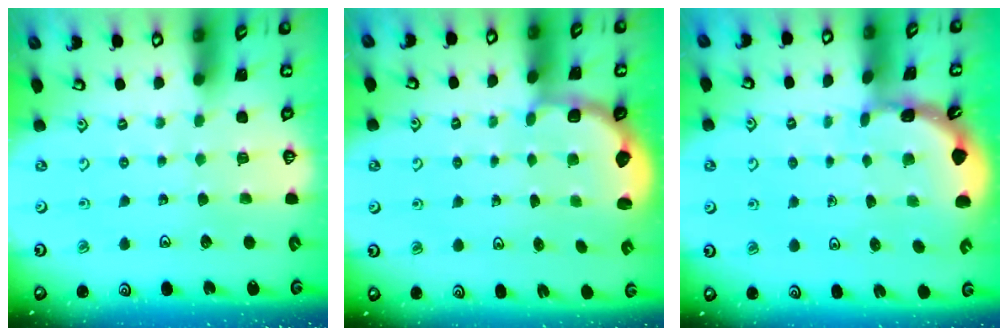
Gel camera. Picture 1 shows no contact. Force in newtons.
{"total": 2.7, "press": 2.0, "slide": 1.8}
{"total": 1.6, "press": 1.5, "slide": 0.3}